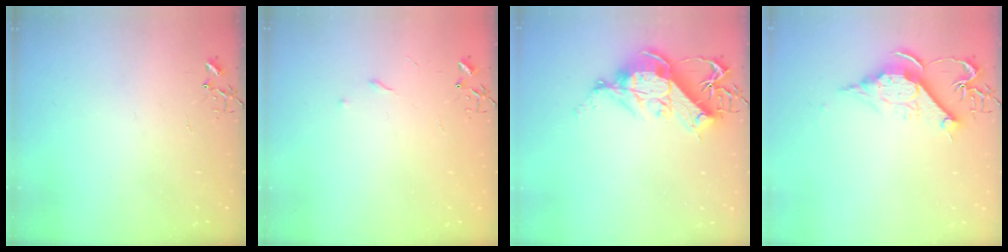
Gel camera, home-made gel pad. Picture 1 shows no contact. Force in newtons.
{"total": 3.7, "press": 3.6, "slide": 0.4}
{"total": 13.6, "press": 13.6, "slide": 1.3}
{"total": 11.7, "press": 11.6, "slide": 1.3}